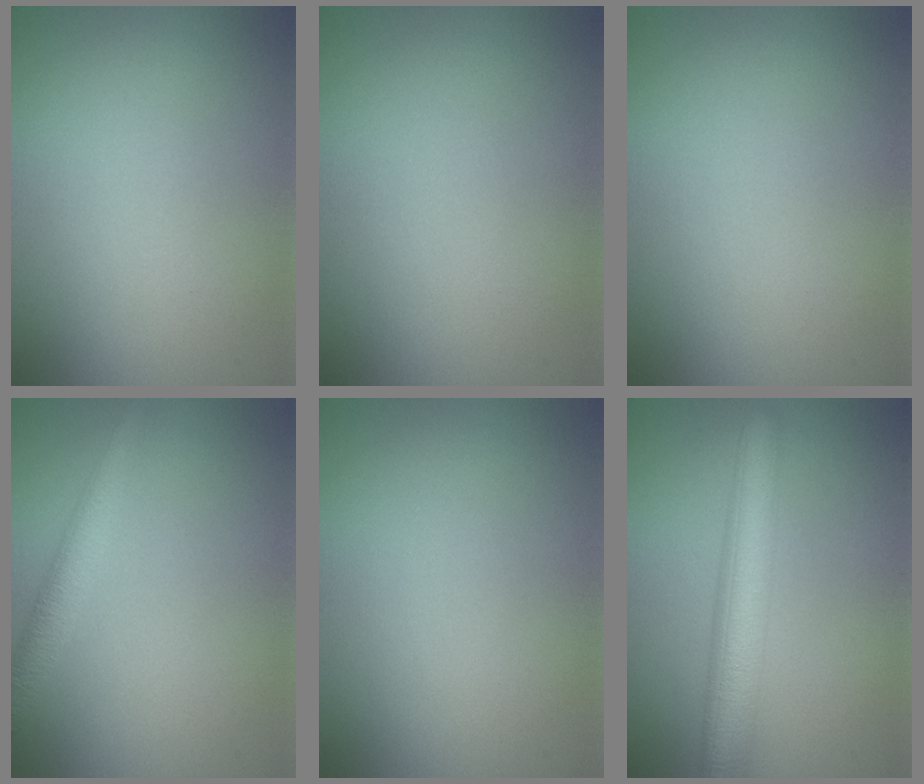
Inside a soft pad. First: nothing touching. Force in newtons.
{"total": 0.0}
{"total": 0.0}
{"total": 3.3, "press": 3.3, "slide": 0.1}
{"total": 0.0}
{"total": 6.3, "press": 6.3, "slide": 0.2}